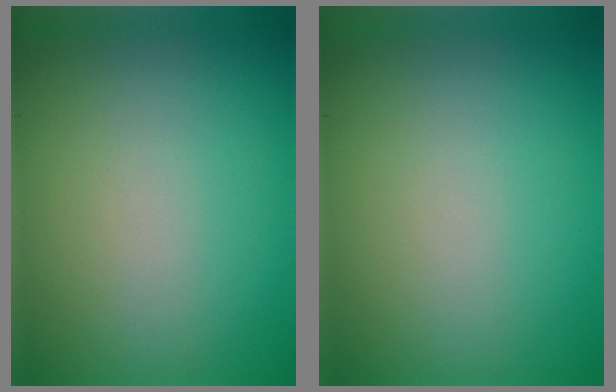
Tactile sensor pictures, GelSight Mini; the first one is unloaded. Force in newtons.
{"total": 0.0}